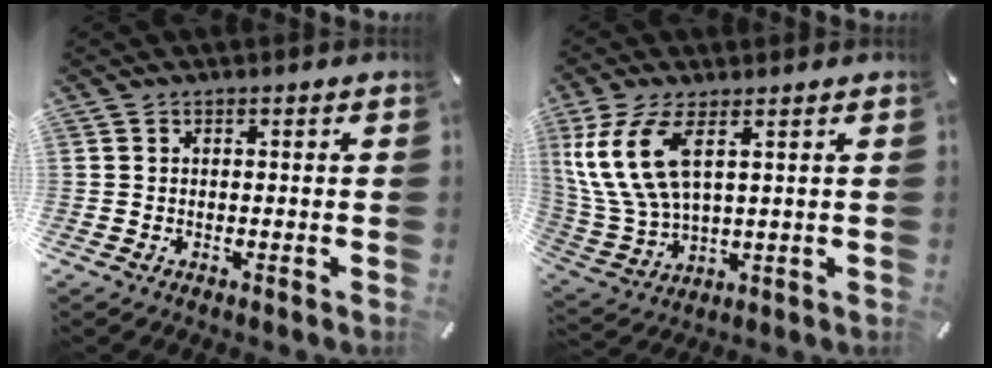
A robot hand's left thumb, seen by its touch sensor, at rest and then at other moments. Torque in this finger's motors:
{"motor_torque": [1.00, 1.26, 1.43, -1.34, 0.24]}